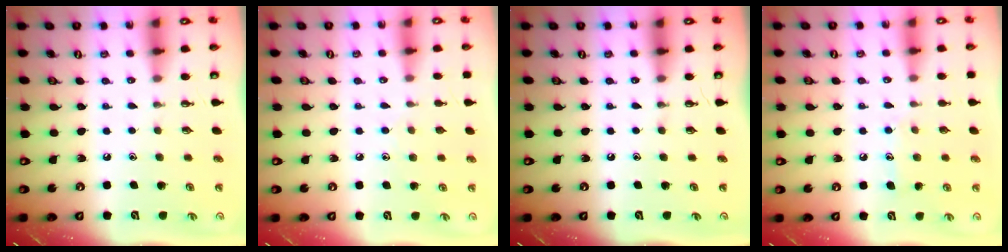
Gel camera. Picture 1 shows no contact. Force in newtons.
{"total": 6.0, "press": 5.9, "slide": 0.7}
{"total": 0.0}
{"total": 7.3, "press": 7.3, "slide": 0.5}